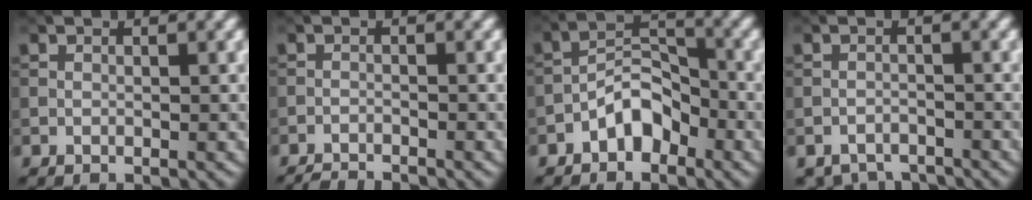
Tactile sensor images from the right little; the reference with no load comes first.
{"total": 2.5, "force": [-2.4, 0.1, 0.7], "torque": [-0.013, -0.002, -0.049]}
{"total": 3.9, "force": [-2.4, 2.0, 2.4], "torque": [-0.032, 0.019, -0.049]}
{"total": 3.2, "force": [-3.0, 0.9, 0.4], "torque": [-0.001, -0.006, -0.055]}